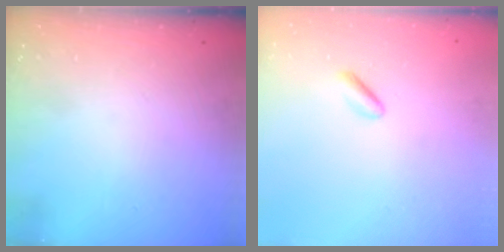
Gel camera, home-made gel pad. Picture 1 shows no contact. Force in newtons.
{"total": 1.6, "press": 1.3, "slide": 0.9}